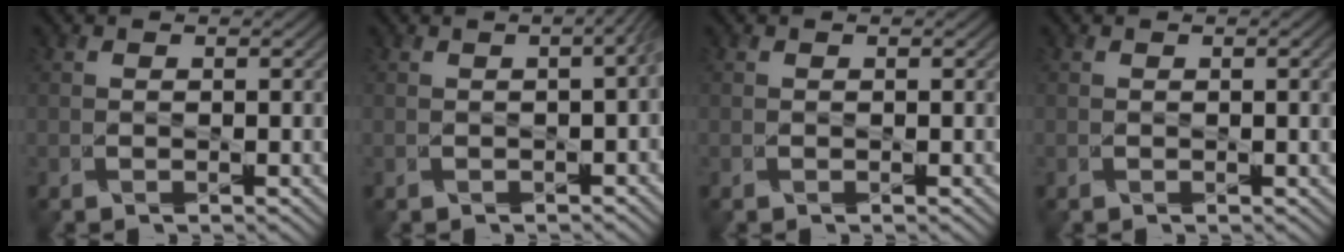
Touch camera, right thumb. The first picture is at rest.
{"total": 3.5, "force": [-0.2, 1.1, 3.3], "torque": [-0.037, 0.004, 0.001]}
{"total": 0.0}
{"total": 1.6, "force": [0.3, 0.2, 1.6], "torque": [-0.022, 0.002, 0.005]}